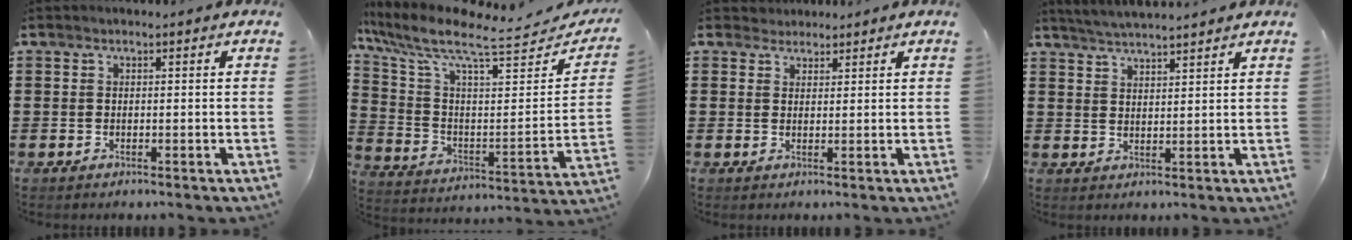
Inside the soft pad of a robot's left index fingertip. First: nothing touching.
{"total": 9.0, "force": [6.9, 1.4, 5.6], "torque": [-0.139, -0.060, 0.112]}
{"total": 2.0, "force": [1.7, 0.9, -0.2], "torque": [-0.002, 0.006, 0.035]}
{"total": 3.3, "force": [3.2, -0.6, 0.5], "torque": [-0.020, -0.010, 0.059]}